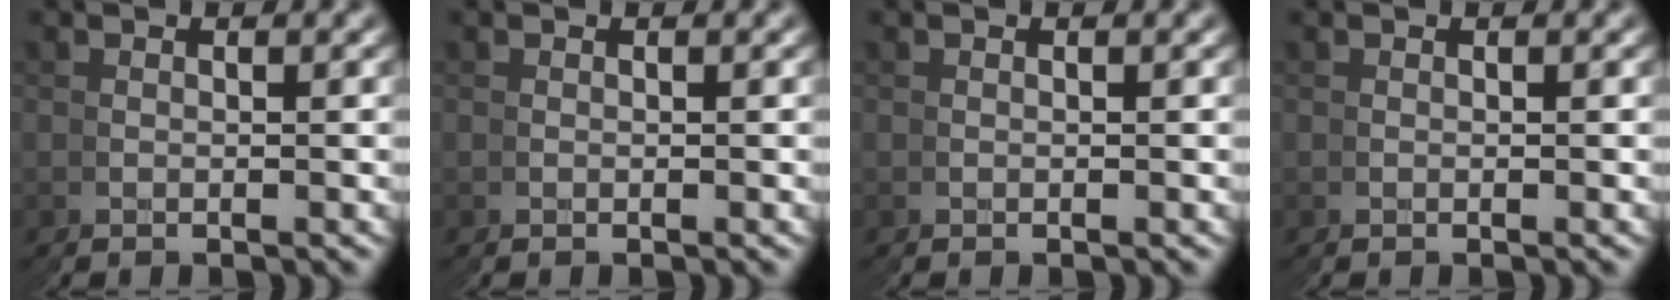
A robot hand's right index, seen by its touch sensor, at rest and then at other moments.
{"total": 0.0}
{"total": 0.0}
{"total": 0.0}